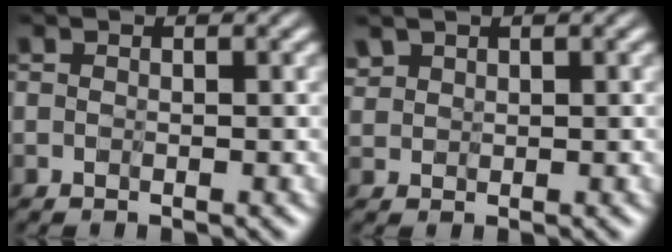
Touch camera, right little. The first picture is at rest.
{"total": 1.7, "force": [1.5, 0.7, 0.2], "torque": [-0.035, 0.001, 0.031]}